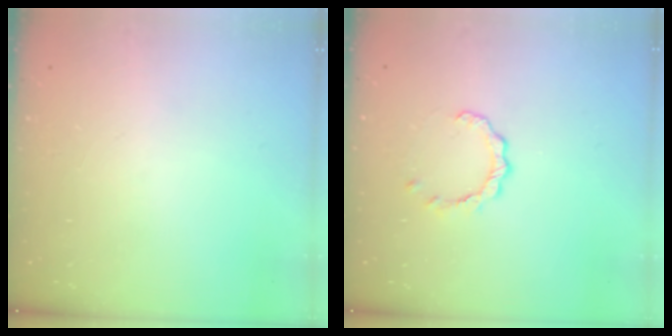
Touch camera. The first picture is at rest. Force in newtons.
{"total": 2.6, "press": 2.6, "slide": 0.2}